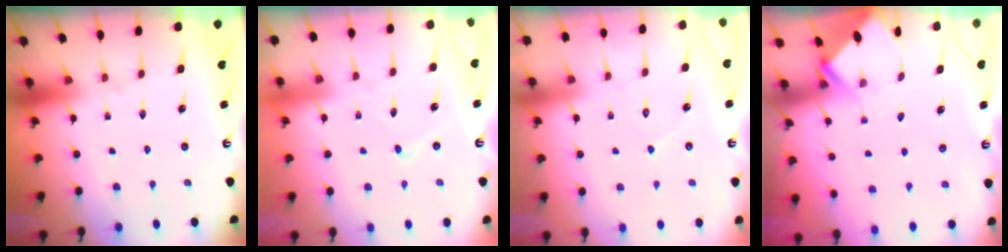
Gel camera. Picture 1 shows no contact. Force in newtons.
{"total": 3.7, "press": 3.7, "slide": 0.1}
{"total": 3.8, "press": 3.8, "slide": 0.3}
{"total": 2.9, "press": 2.9, "slide": 0.2}